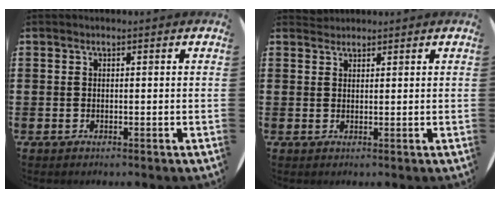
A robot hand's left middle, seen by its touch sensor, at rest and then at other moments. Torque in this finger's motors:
{"motor_torque": [-0.45, -0.19, 0.02, -0.01]}